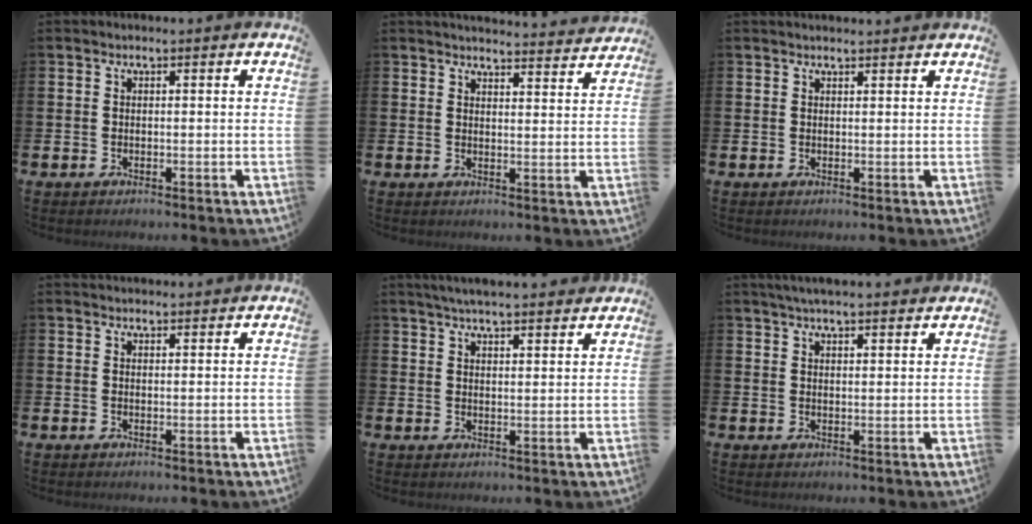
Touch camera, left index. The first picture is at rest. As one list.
[{"total": 3.8, "force": [3.8, 0.0, 0.1], "torque": [-0.003, -0.030, 0.067]}, {"total": 0.9, "force": [0.9, 0.1, 0.1], "torque": [0.005, -0.003, 0.015]}, {"total": 1.7, "force": [1.7, 0.3, -0.1], "torque": [0.006, -0.008, 0.029]}, {"total": 4.6, "force": [4.5, 0.0, 1.0], "torque": [-0.028, -0.020, 0.080]}, {"total": 3.7, "force": [3.6, 0.1, 1.0], "torque": [-0.028, -0.010, 0.065]}]